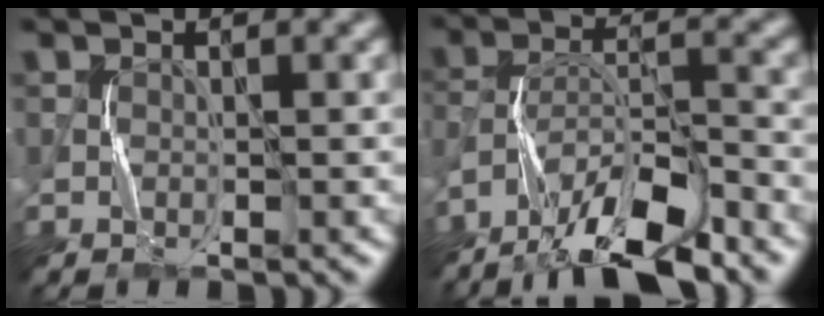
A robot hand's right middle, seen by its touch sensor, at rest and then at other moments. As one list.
[{"total": 9.5, "force": [-7.5, 2.1, 5.5], "torque": [-0.097, 0.009, -0.137]}]